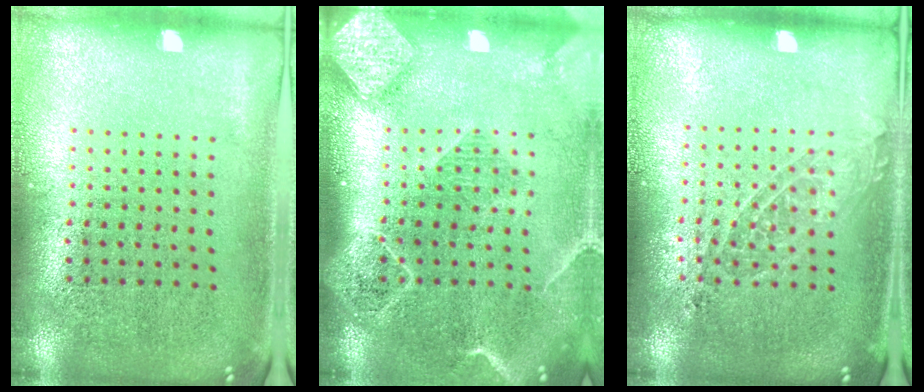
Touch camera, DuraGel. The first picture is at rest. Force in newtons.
{"total": 2.4, "press": 2.0, "slide": 1.2}
{"total": 1.2, "press": 1.1, "slide": 0.5}